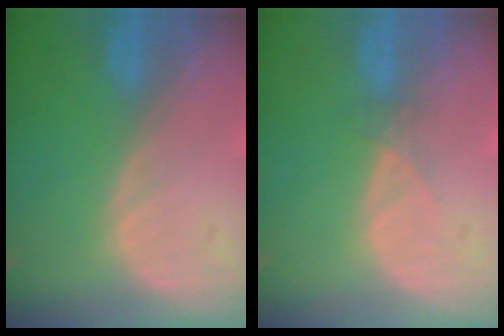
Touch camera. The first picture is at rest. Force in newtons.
{"total": 1.1, "press": 1.1, "slide": 0.2}